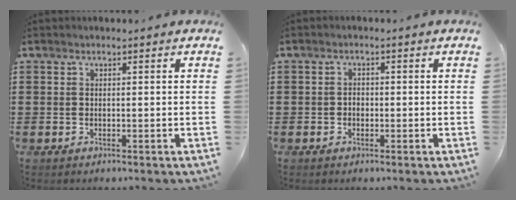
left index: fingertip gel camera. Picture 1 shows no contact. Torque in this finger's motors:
{"motor_torque": [0.09, 0.09, 0.02, 0.00]}